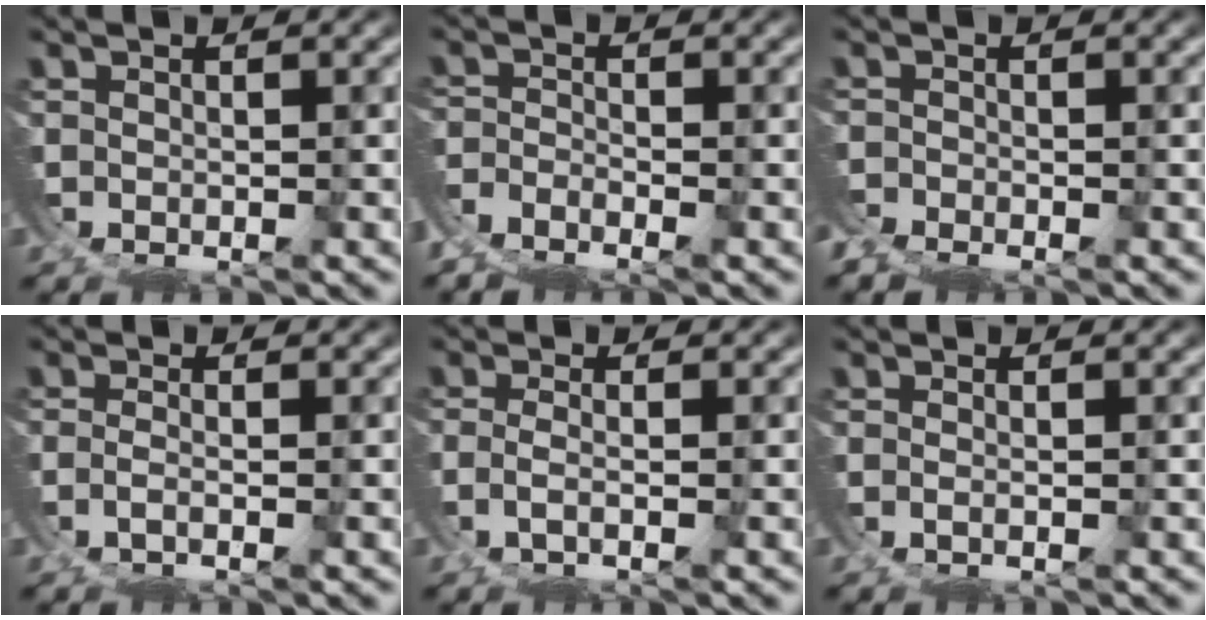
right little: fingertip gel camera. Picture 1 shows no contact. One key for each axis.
{"total": 5.4, "fx": -3.9, "fy": 3.2, "fz": 2.0, "tx": -0.046, "ty": -0.022, "tz": -0.063}
{"total": 3.5, "fx": -2.5, "fy": 2.3, "fz": 1.1, "tx": -0.029, "ty": -0.017, "tz": -0.043}
{"total": 1.6, "fx": -0.9, "fy": 0.7, "fz": 1.1, "tx": -0.032, "ty": -0.014, "tz": -0.012}
{"total": 2.1, "fx": -0.8, "fy": 1.1, "fz": 1.6, "tx": -0.044, "ty": -0.015, "tz": -0.012}
{"total": 0.6, "fx": -0.4, "fy": 0.2, "fz": 0.5, "tx": -0.015, "ty": -0.005, "tz": -0.007}